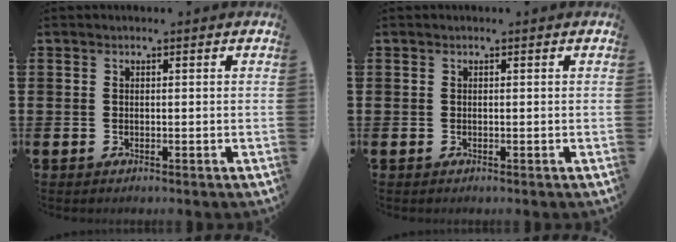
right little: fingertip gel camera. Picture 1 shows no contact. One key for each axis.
{"total": 0.0}